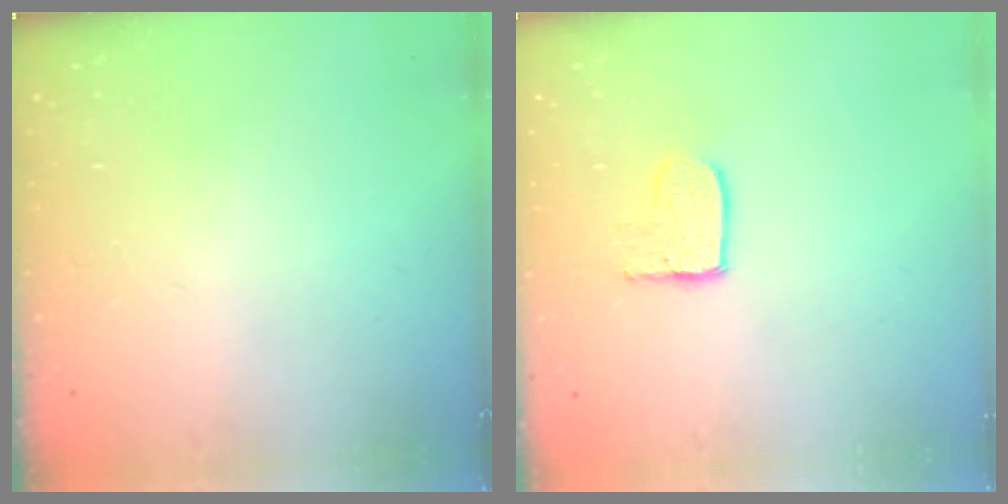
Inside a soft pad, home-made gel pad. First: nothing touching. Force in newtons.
{"total": 5.5, "press": 5.5, "slide": 0.4}